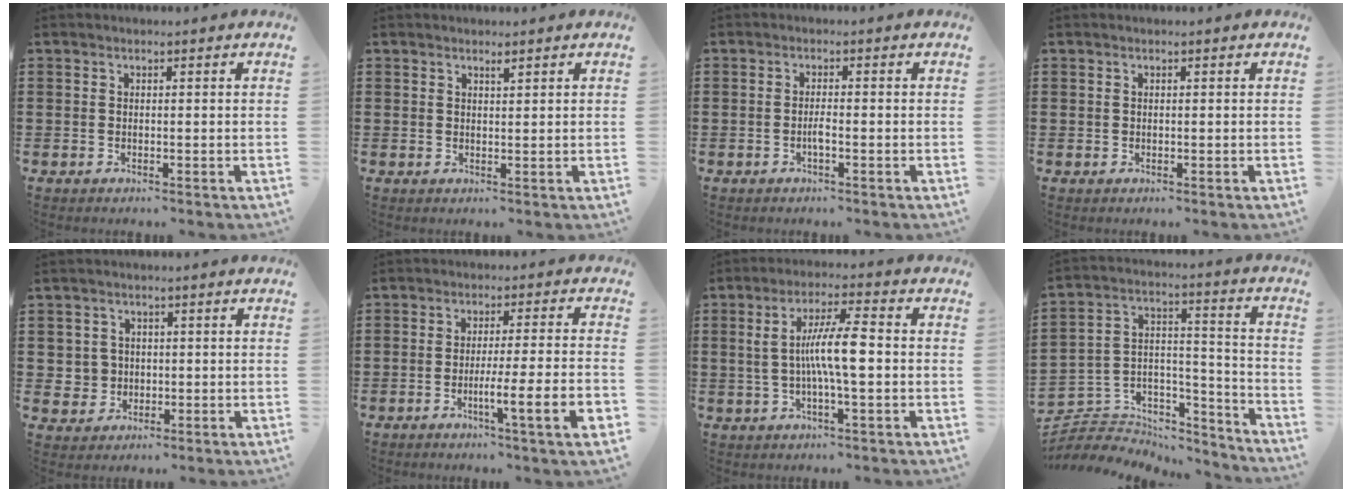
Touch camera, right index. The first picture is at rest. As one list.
[{"total": 1.0, "force": [0.9, 0.1, 0.5], "torque": [-0.010, 0.000, 0.016]}, {"total": 1.8, "force": [-0.7, 0.1, 1.6], "torque": [-0.031, 0.000, -0.014]}, {"total": 0.0}, {"total": 3.2, "force": [-0.1, 3.1, 0.4], "torque": [-0.023, 0.008, -0.004]}, {"total": 7.3, "force": [-3.2, -0.3, 6.5], "torque": [-0.106, -0.012, -0.056]}, {"total": 8.2, "force": [-0.3, 1.1, 8.1], "torque": [-0.149, 0.001, -0.012]}, {"total": 4.4, "force": [-2.9, 3.2, 0.7], "torque": [-0.020, -0.003, -0.058]}]